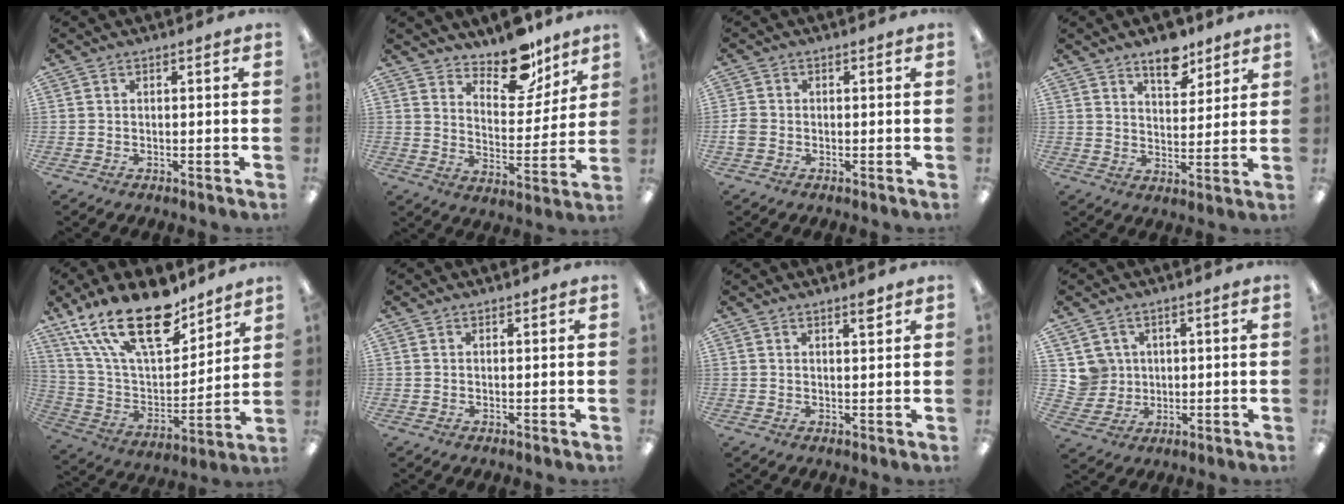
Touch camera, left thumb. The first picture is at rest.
{"total": 13.6, "force": [11.0, 6.1, 5.1], "torque": [-0.060, -0.082, 0.198]}
{"total": 2.3, "force": [-0.6, 2.0, 1.1], "torque": [-0.017, 0.005, -0.010]}
{"total": 8.9, "force": [6.8, 4.2, 3.9], "torque": [-0.039, -0.041, 0.116]}
{"total": 23.5, "force": [15.8, 10.1, 14.1], "torque": [-0.278, -0.095, 0.276]}
{"total": 0.8, "force": [0.7, 0.2, 0.0], "torque": [-0.001, 0.000, 0.014]}
{"total": 2.8, "force": [2.3, 0.5, 1.4], "torque": [-0.016, -0.010, 0.038]}
{"total": 5.8, "force": [2.5, 5.2, -0.4], "torque": [-0.005, -0.004, 0.051]}